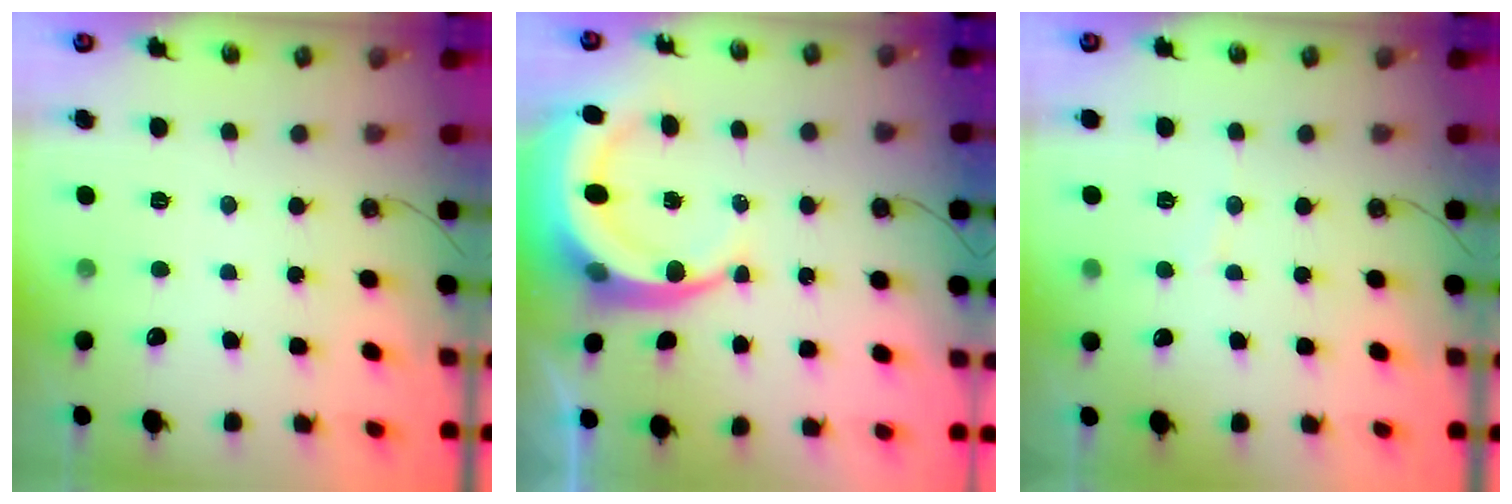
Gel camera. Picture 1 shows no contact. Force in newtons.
{"total": 10.4, "press": 10.3, "slide": 1.3}
{"total": 4.0, "press": 4.0, "slide": 0.5}